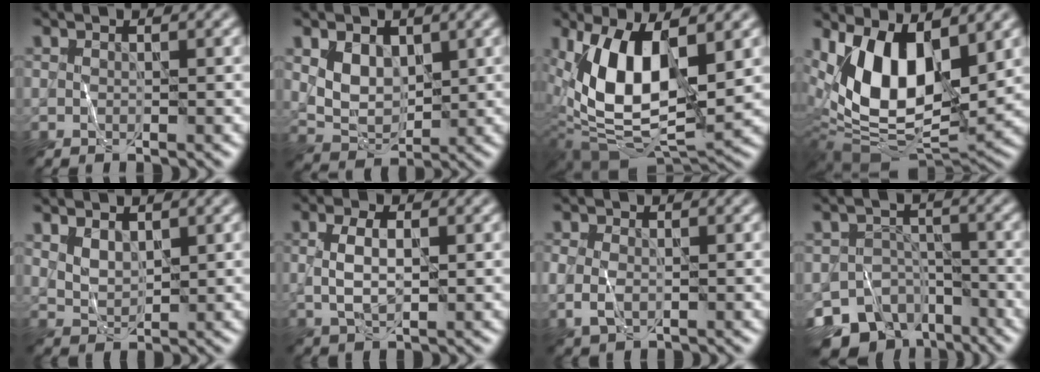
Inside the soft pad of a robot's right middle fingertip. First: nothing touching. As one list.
[{"total": 3.6, "force": [1.2, 2.5, 2.2], "torque": [-0.045, -0.008, 0.026]}, {"total": 11.5, "force": [2.1, 5.4, 9.9], "torque": [-0.186, -0.005, 0.033]}, {"total": 12.3, "force": [3.6, 6.1, 10.0], "torque": [-0.177, -0.009, 0.065]}, {"total": 2.1, "force": [1.2, 1.2, 1.2], "torque": [-0.029, -0.004, 0.031]}, {"total": 3.1, "force": [0.2, 1.5, 2.7], "torque": [-0.060, 0.002, 0.004]}, {"total": 2.5, "force": [-0.2, 1.9, 1.7], "torque": [-0.043, -0.001, -0.004]}, {"total": 10.3, "force": [-7.6, 6.1, 3.1], "torque": [-0.033, -0.008, -0.111]}]